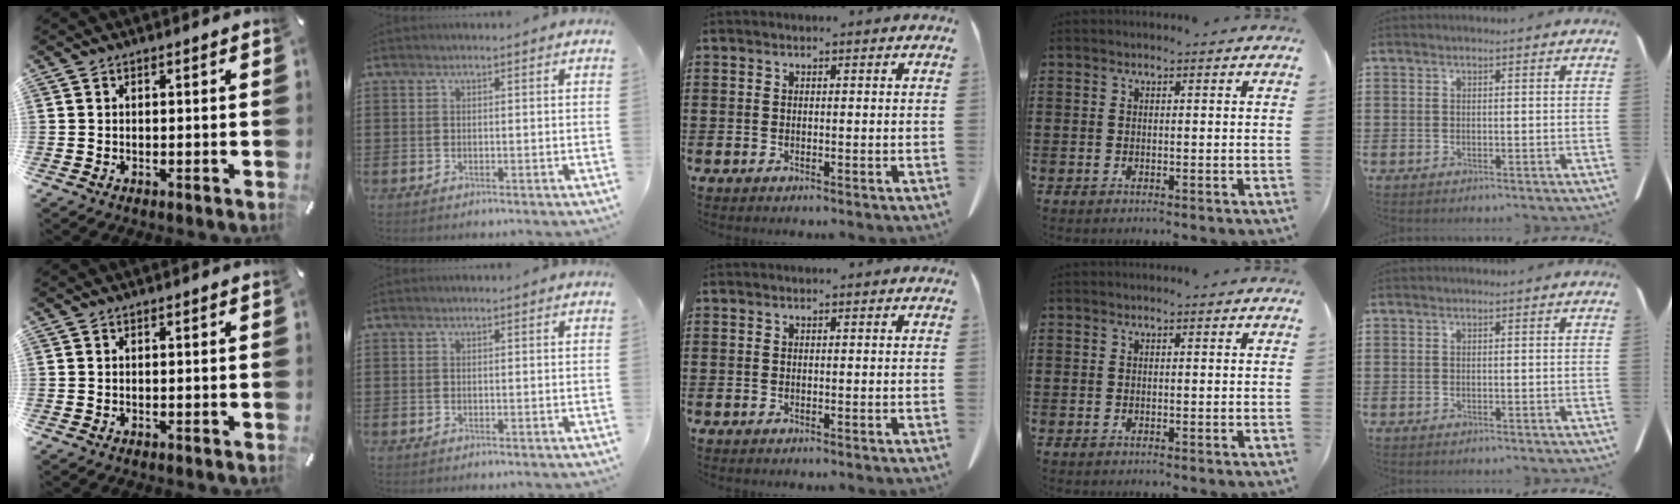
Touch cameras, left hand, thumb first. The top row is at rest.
{}